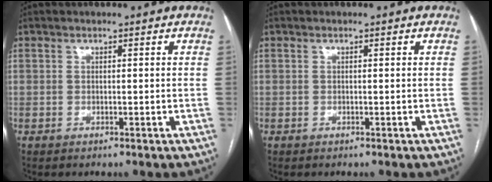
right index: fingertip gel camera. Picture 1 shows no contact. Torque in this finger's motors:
{"motor_torque": [-0.12, 0.11, 0.03, 0.01]}